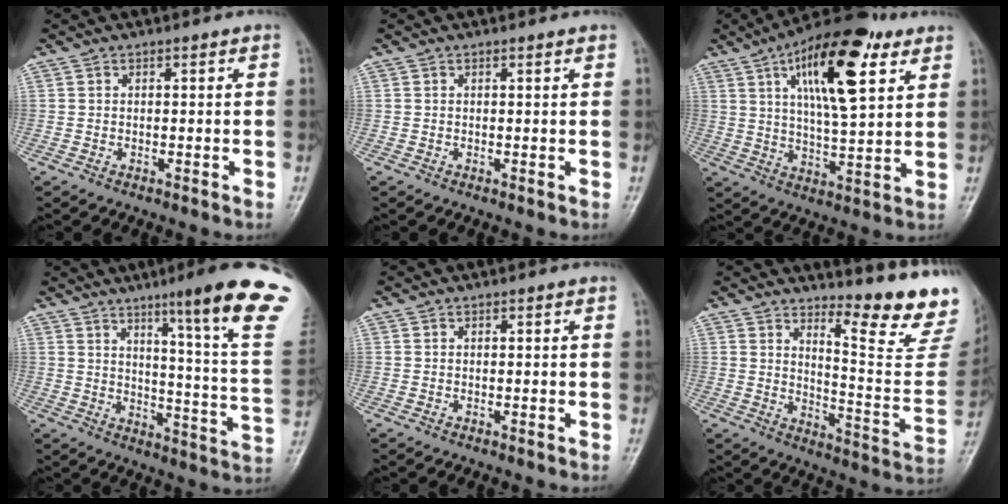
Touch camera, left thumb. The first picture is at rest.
{"total": 0.5, "force": [0.4, 0.0, 0.3], "torque": [-0.006, 0.000, 0.005]}
{"total": 19.2, "force": [8.5, 6.9, 15.8], "torque": [-0.225, -0.022, 0.135]}
{"total": 17.4, "force": [10.3, 0.9, 14.1], "torque": [-0.160, -0.061, 0.127]}
{"total": 0.0}
{"total": 15.7, "force": [13.2, 2.3, 8.2], "torque": [-0.084, -0.152, 0.171]}